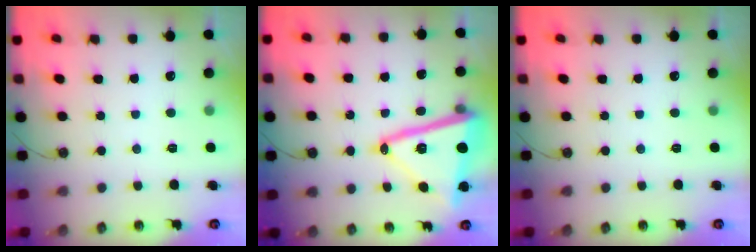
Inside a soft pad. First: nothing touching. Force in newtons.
{"total": 20.2, "press": 20.1, "slide": 1.7}
{"total": 0.0}